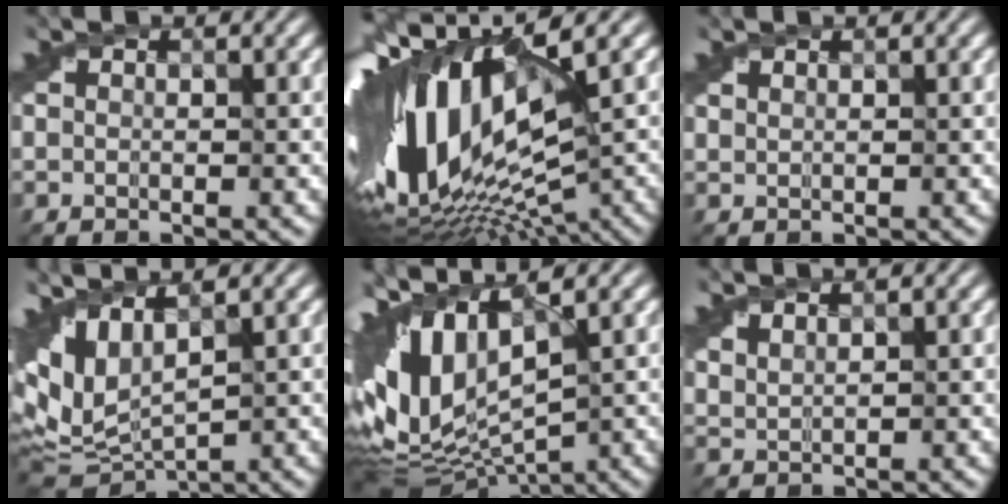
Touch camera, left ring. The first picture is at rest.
{"total": 16.7, "force": [0.7, 7.9, 14.6], "torque": [-0.320, -0.012, 0.041]}
{"total": 0.8, "force": [0.8, 0.2, 0.1], "torque": [-0.001, 0.002, 0.016]}
{"total": 9.5, "force": [2.1, 5.4, 7.5], "torque": [-0.176, 0.004, 0.073]}
{"total": 13.6, "force": [1.2, 7.4, 11.3], "torque": [-0.253, 0.000, 0.061]}
{"total": 2.3, "force": [1.9, 0.7, 0.9], "torque": [-0.014, 0.019, 0.033]}